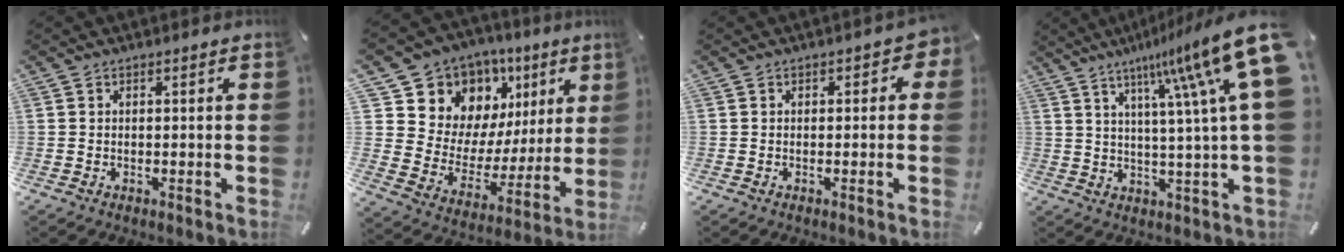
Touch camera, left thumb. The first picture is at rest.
{"total": 11.6, "force": [7.6, 8.6, 1.4], "torque": [-0.025, -0.091, 0.141]}
{"total": 2.1, "force": [0.0, 1.5, 1.5], "torque": [-0.012, 0.002, -0.005]}
{"total": 19.9, "force": [9.4, 1.4, 17.5], "torque": [-0.273, -0.063, 0.132]}